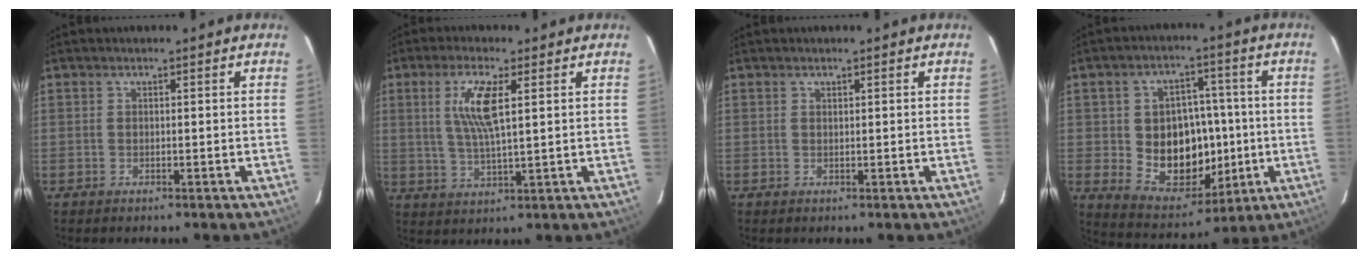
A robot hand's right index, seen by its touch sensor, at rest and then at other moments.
{"total": 7.8, "force": [2.4, 1.3, 7.3], "torque": [-0.146, 0.000, 0.047]}
{"total": 0.0}
{"total": 14.3, "force": [-1.1, 11.3, 8.6], "torque": [-0.169, 0.008, 0.009]}